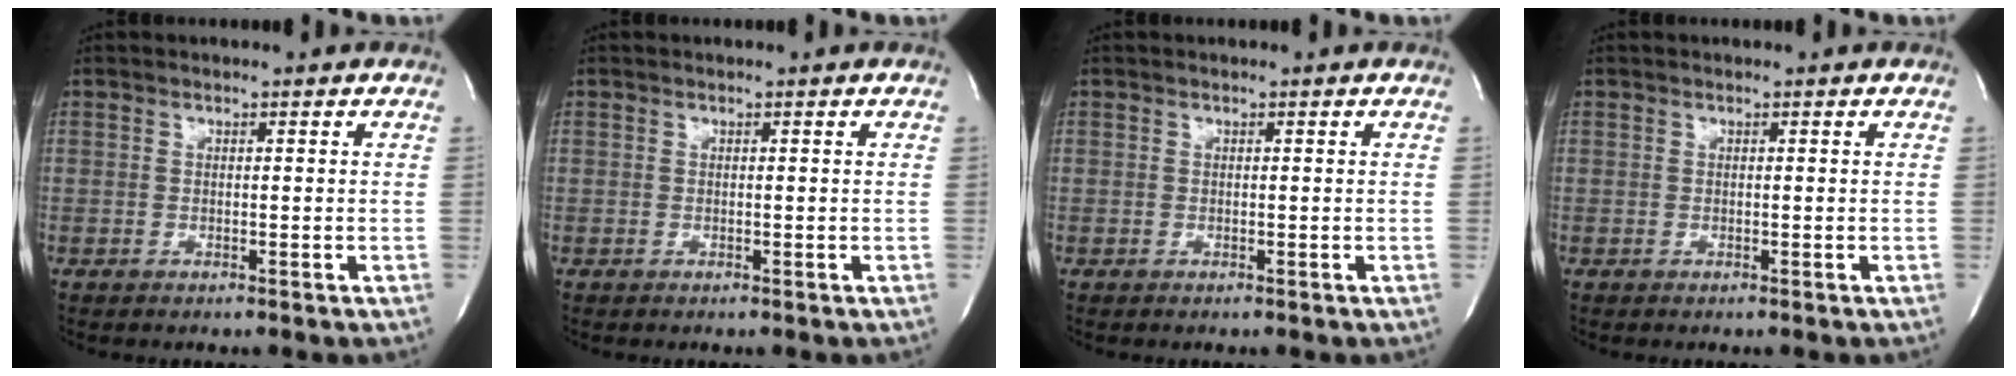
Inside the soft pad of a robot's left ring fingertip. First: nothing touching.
{"total": 0.0}
{"total": 0.0}
{"total": 0.0}